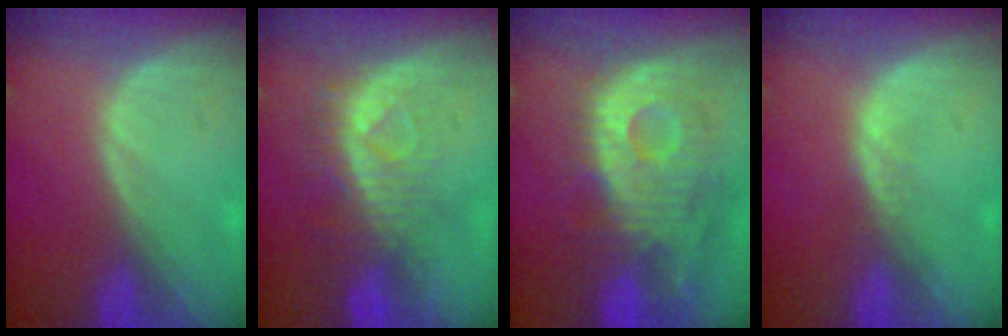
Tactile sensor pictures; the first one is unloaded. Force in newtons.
{"total": 8.0, "press": 7.2, "slide": 3.5}
{"total": 12.3, "press": 10.8, "slide": 5.9}
{"total": 0.8, "press": 0.7, "slide": 0.2}